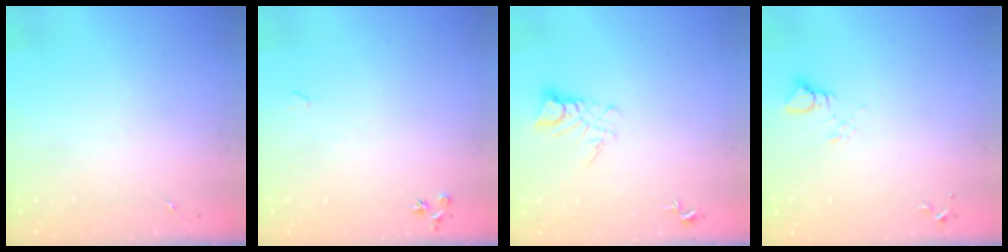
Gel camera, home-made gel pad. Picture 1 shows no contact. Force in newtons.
{"total": 6.7, "press": 6.6, "slide": 1.0}
{"total": 5.9, "press": 5.9, "slide": 0.5}
{"total": 3.4, "press": 3.4, "slide": 0.2}